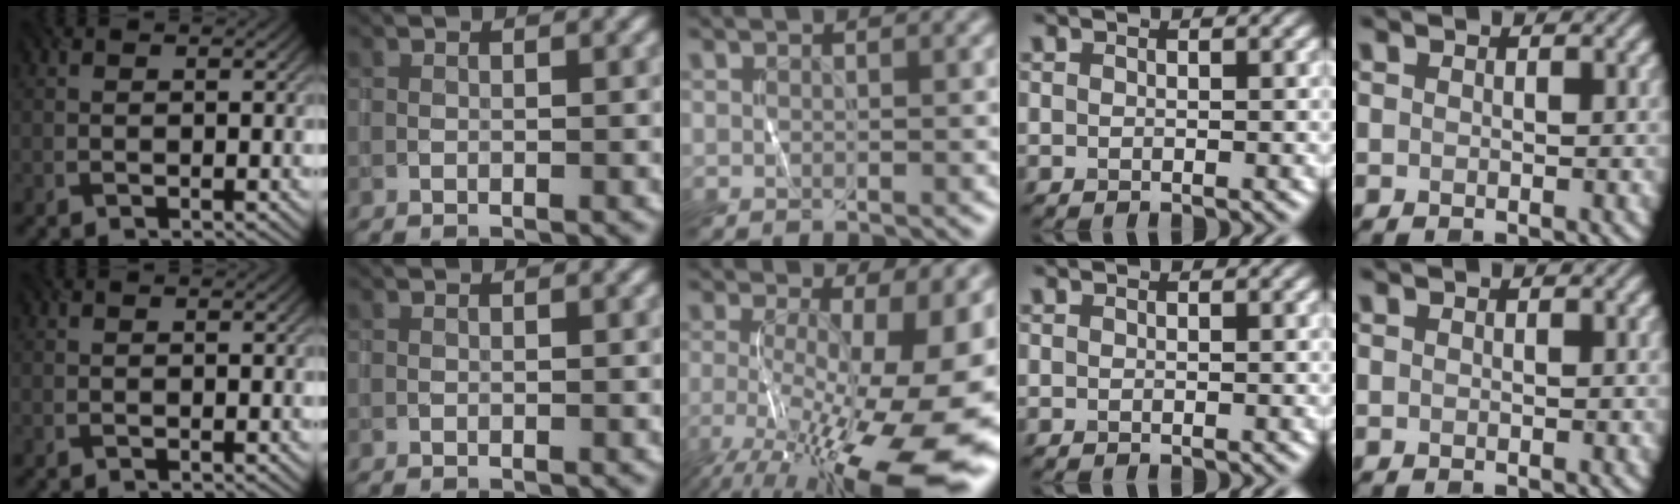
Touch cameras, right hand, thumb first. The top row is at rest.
{"middle": {"total": 17.3, "force": [-4.2, 6.1, 15.6], "torque": [-0.230, -0.037, -0.054]}}